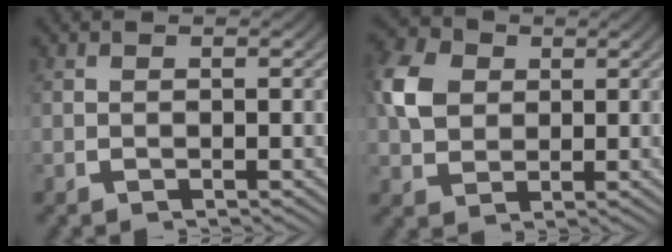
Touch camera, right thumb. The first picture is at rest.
{"total": 5.4, "force": [1.3, 4.1, 3.3], "torque": [-0.082, -0.011, 0.033]}